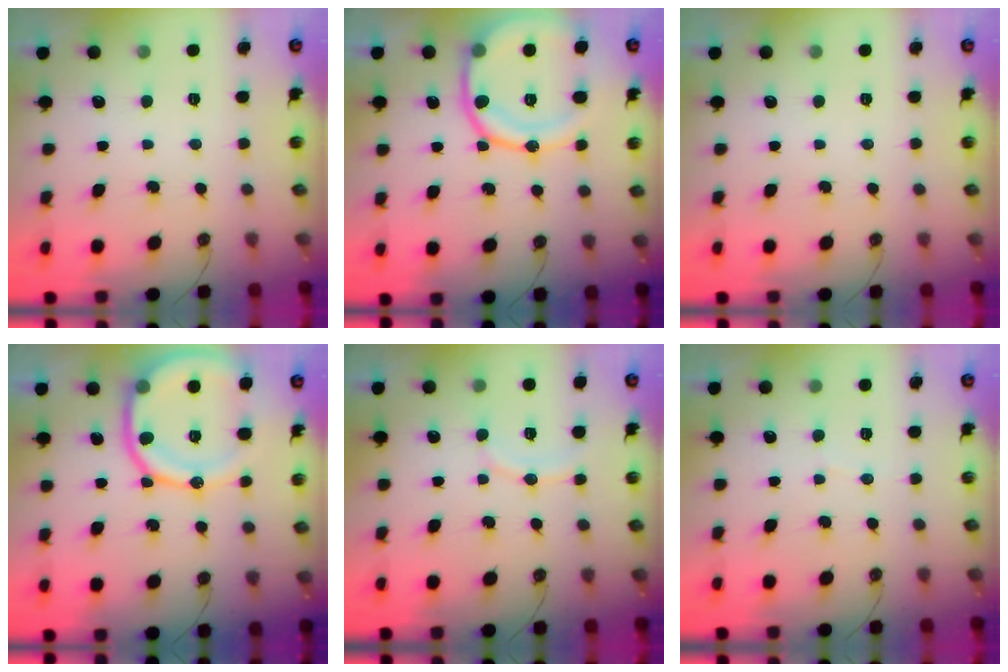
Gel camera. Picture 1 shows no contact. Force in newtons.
{"total": 17.3, "press": 17.2, "slide": 1.9}
{"total": 0.0}
{"total": 17.7, "press": 17.6, "slide": 2.0}
{"total": 7.7, "press": 7.5, "slide": 1.6}
{"total": 2.9, "press": 2.9, "slide": 0.2}